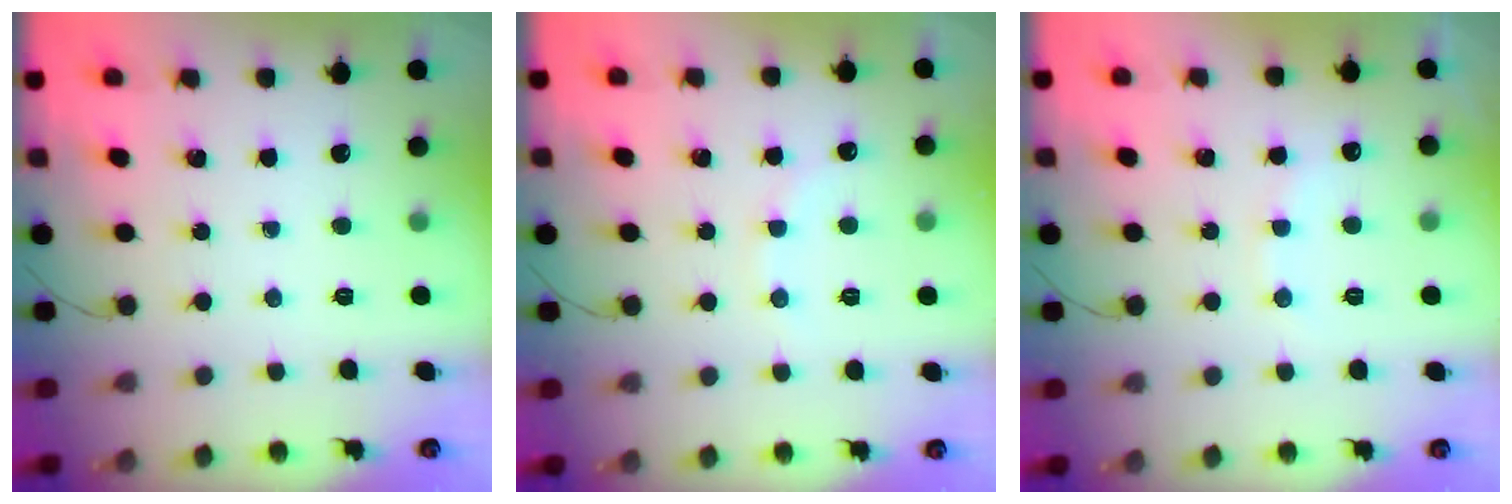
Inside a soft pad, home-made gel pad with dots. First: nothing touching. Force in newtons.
{"total": 5.6, "press": 5.4, "slide": 1.5}
{"total": 7.5, "press": 7.4, "slide": 1.3}